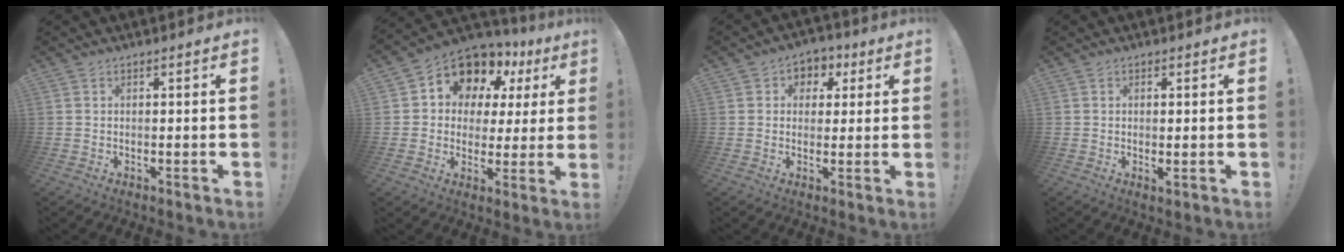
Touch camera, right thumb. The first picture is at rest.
{"total": 10.9, "force": [7.0, 7.1, 4.3], "torque": [-0.068, -0.061, 0.128]}
{"total": 5.2, "force": [0.5, 5.0, 1.4], "torque": [-0.008, 0.003, 0.011]}
{"total": 1.5, "force": [0.1, 0.3, 1.5], "torque": [-0.023, -0.002, 0.002]}